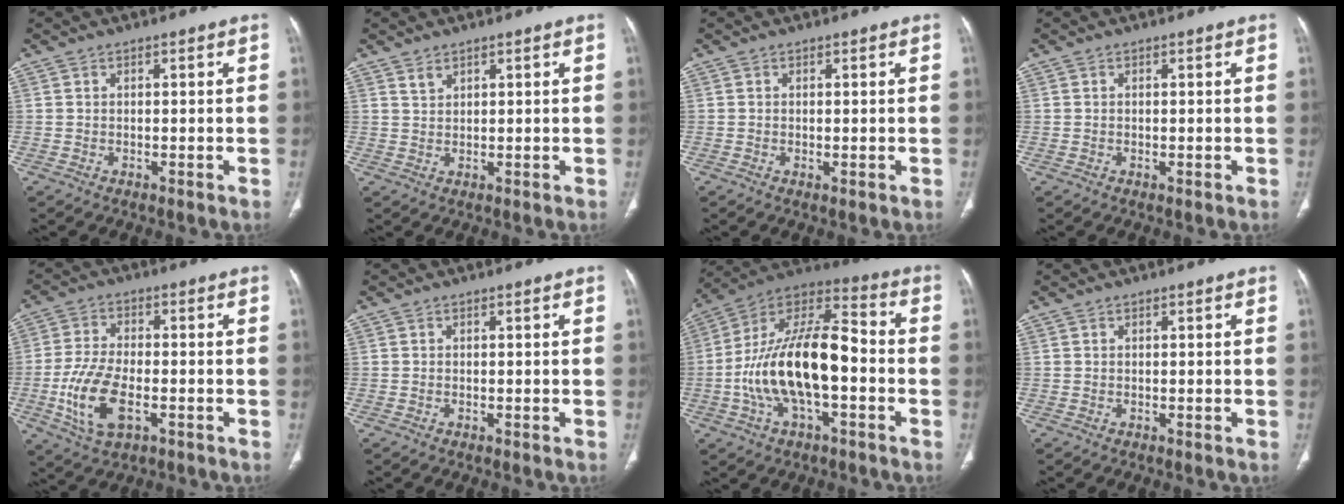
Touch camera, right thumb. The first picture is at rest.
{"total": 1.6, "force": [1.3, 0.7, 0.6], "torque": [-0.005, -0.005, 0.027]}
{"total": 0.8, "force": [-0.1, 0.3, 0.7], "torque": [-0.018, -0.004, -0.001]}
{"total": 0.0}
{"total": 11.5, "force": [-3.4, 5.7, 9.4], "torque": [-0.195, 0.007, -0.060]}
{"total": 0.0}
{"total": 20.9, "force": [-3.7, 9.4, 18.3], "torque": [-0.332, 0.045, -0.067]}
{"total": 0.0}